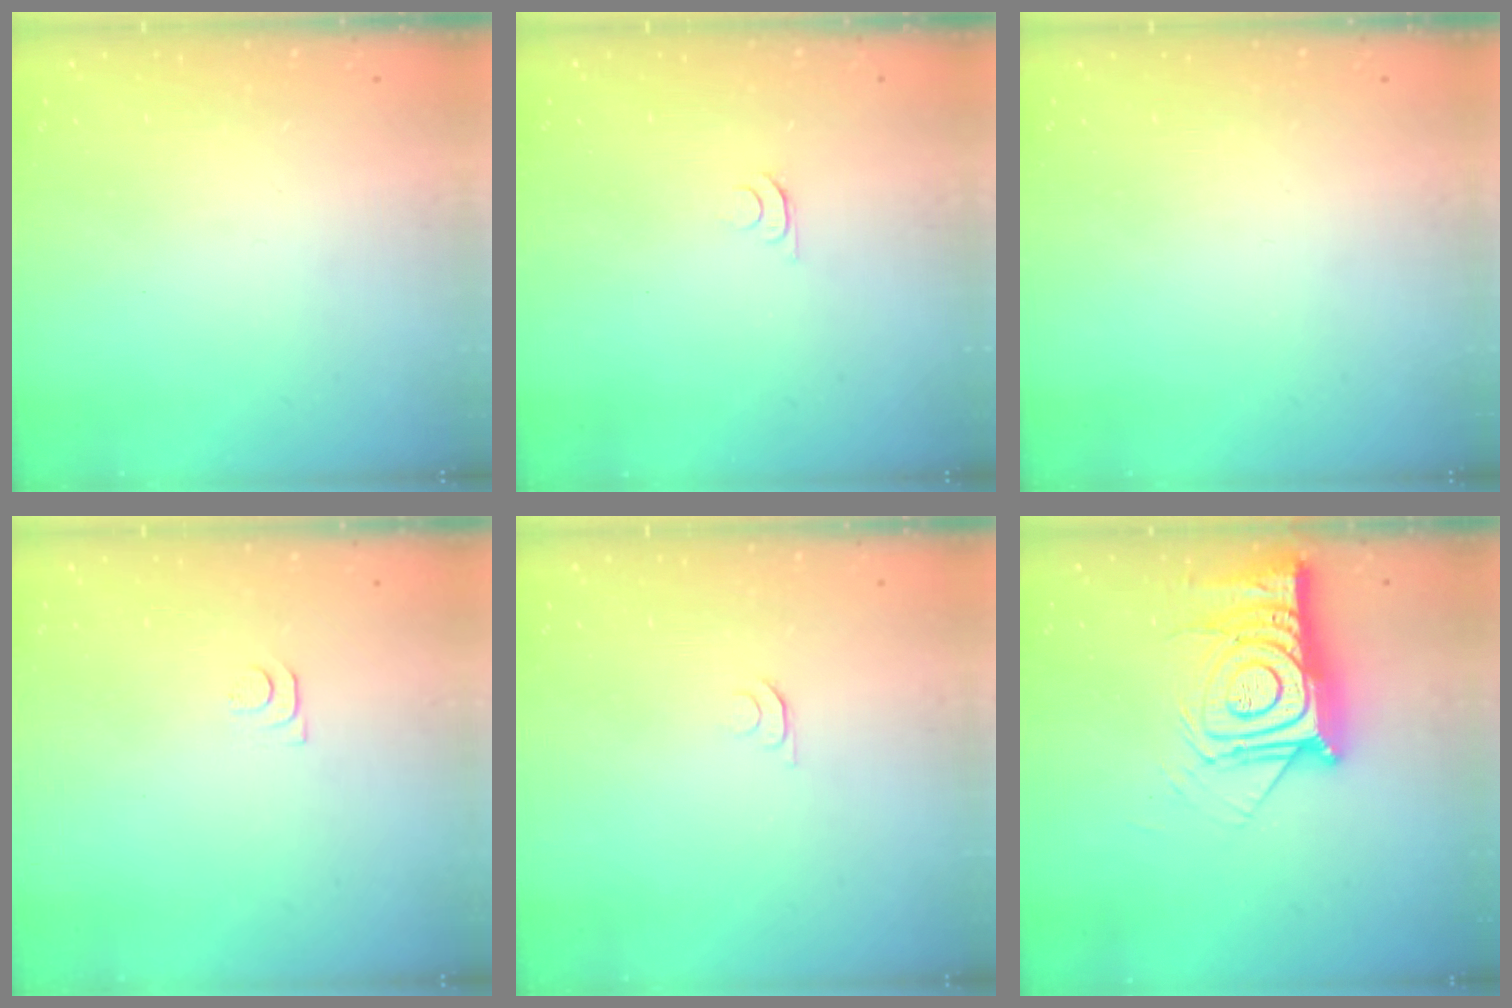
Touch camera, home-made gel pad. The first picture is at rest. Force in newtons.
{"total": 4.4, "press": 4.3, "slide": 0.6}
{"total": 0.0}
{"total": 7.2, "press": 7.1, "slide": 0.8}
{"total": 4.3, "press": 4.3, "slide": 0.7}
{"total": 18.4, "press": 18.4, "slide": 1.5}